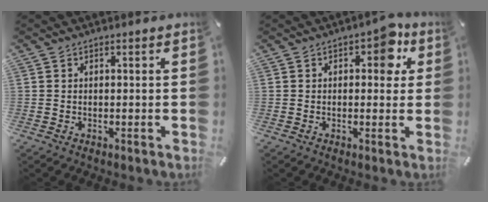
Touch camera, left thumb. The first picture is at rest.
{"total": 6.1, "force": [2.0, 3.6, 4.5], "torque": [-0.039, -0.005, 0.022]}